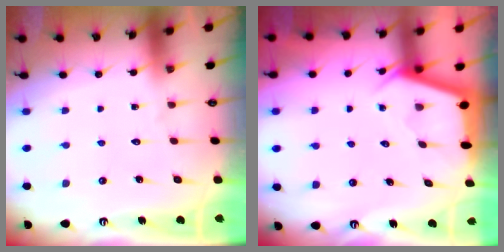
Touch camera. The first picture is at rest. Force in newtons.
{"total": 2.9, "press": 2.9, "slide": 0.3}